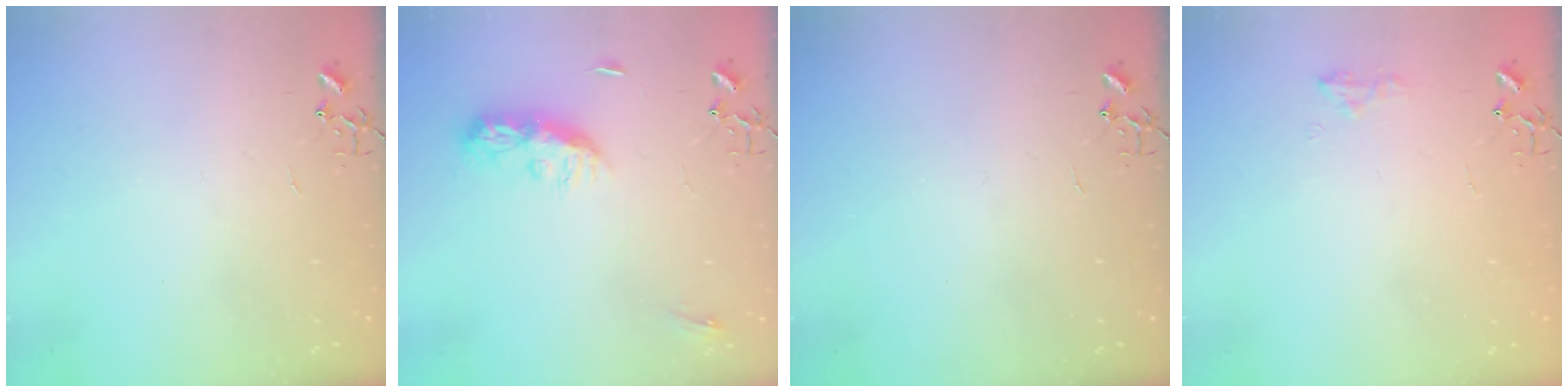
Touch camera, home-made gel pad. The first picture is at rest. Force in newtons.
{"total": 8.7, "press": 8.7, "slide": 0.4}
{"total": 0.0}
{"total": 8.5, "press": 8.5, "slide": 0.6}